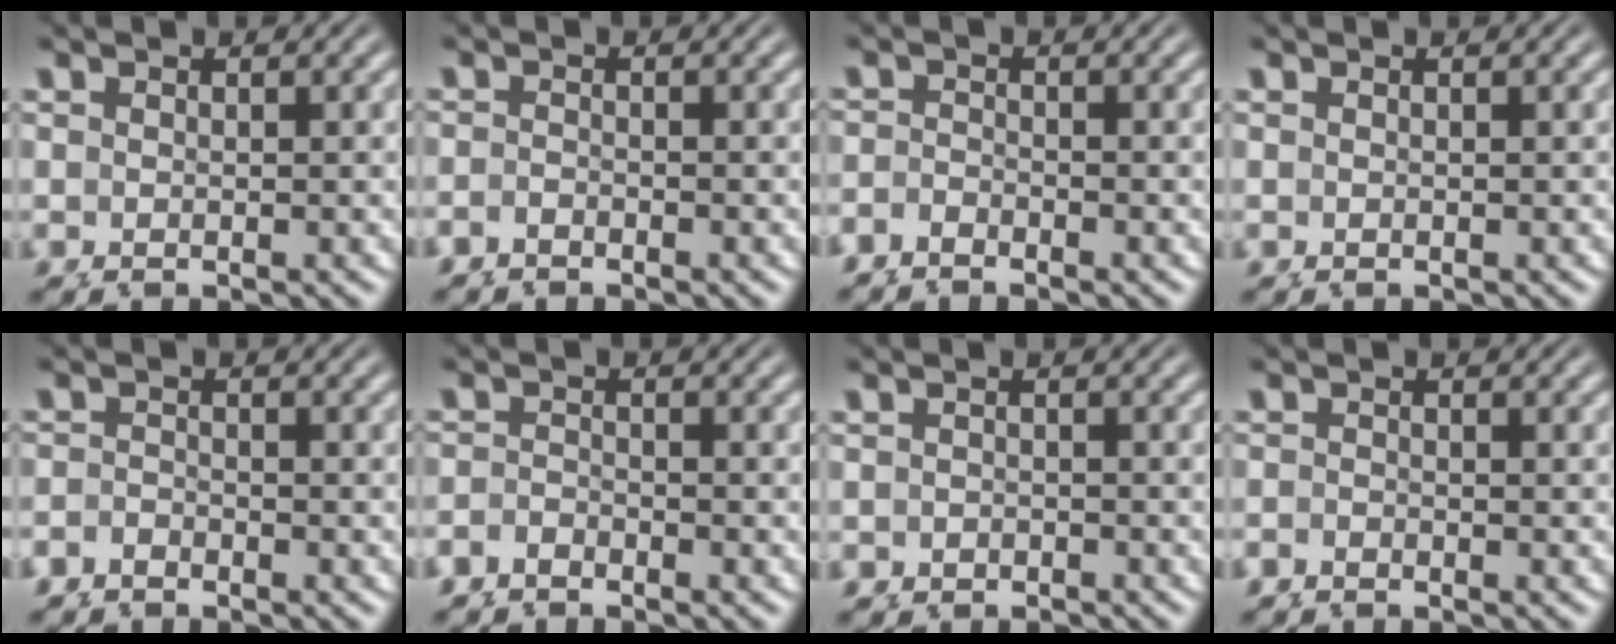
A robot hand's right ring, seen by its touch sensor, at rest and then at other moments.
{"total": 0.8, "force": [-0.8, -0.1, -0.3], "torque": [0.012, 0.002, -0.017]}
{"total": 1.2, "force": [-1.2, 0.0, -0.1], "torque": [0.006, -0.002, -0.023]}
{"total": 0.0}
{"total": 1.1, "force": [-1.0, 0.0, -0.4], "torque": [0.011, -0.003, -0.020]}
{"total": 1.3, "force": [-1.3, 0.1, -0.3], "torque": [0.008, -0.003, -0.024]}
{"total": 1.0, "force": [-0.8, 0.1, -0.6], "torque": [0.016, 0.001, -0.014]}
{"total": 0.7, "force": [-0.7, -0.1, -0.2], "torque": [0.011, 0.004, -0.016]}